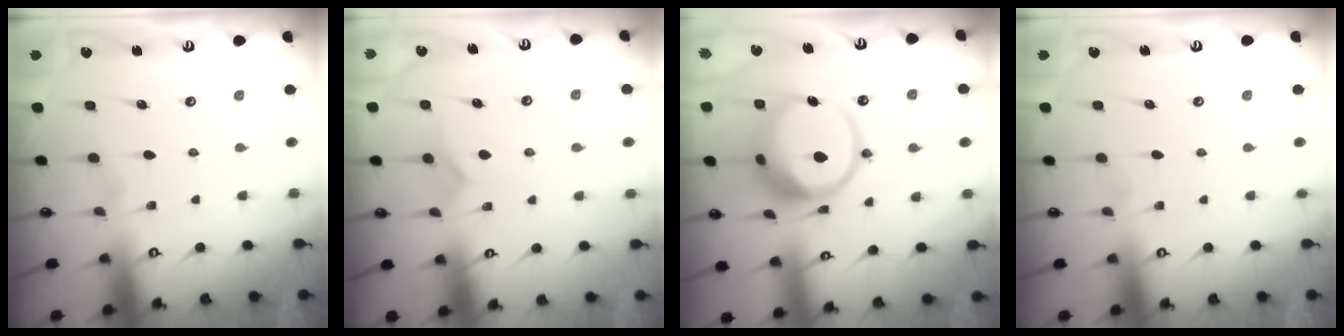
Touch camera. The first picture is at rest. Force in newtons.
{"total": 4.1, "press": 4.1, "slide": 0.4}
{"total": 13.6, "press": 13.5, "slide": 1.6}
{"total": 0.0}